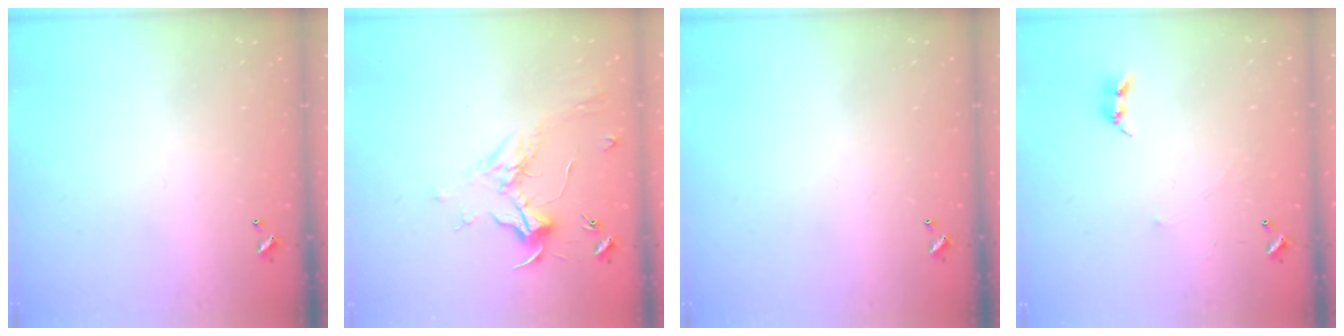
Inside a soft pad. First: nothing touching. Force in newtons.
{"total": 1.8, "press": 1.7, "slide": 0.7}
{"total": 0.0}
{"total": 2.4, "press": 2.4, "slide": 0.2}